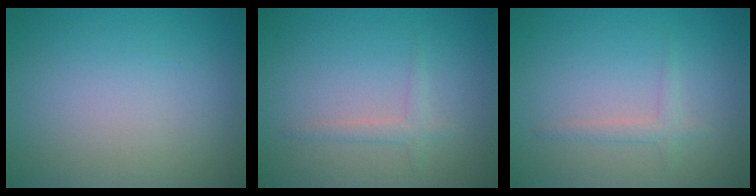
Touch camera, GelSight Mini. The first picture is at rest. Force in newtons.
{"total": 1.3, "press": 1.3, "slide": 0.0}
{"total": 1.3, "press": 1.3, "slide": 0.0}